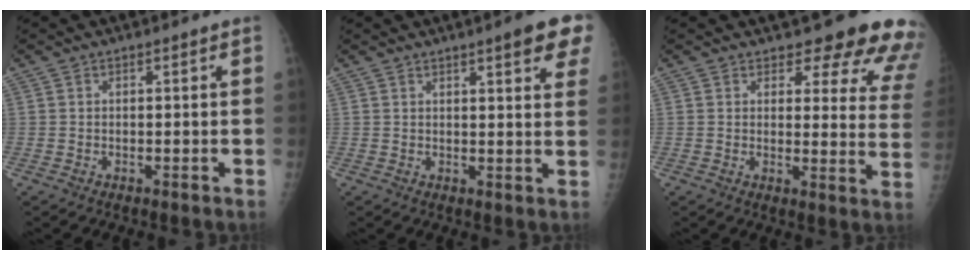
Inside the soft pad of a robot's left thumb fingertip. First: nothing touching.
{"total": 8.6, "force": [5.0, 1.5, 6.8], "torque": [-0.064, -0.015, 0.055]}
{"total": 15.6, "force": [13.4, 5.0, 6.2], "torque": [-0.022, -0.095, 0.131]}